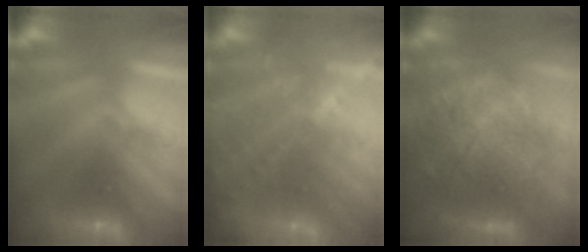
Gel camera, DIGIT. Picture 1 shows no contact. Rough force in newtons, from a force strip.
{"total": 7.6}
{"total": 7.8}